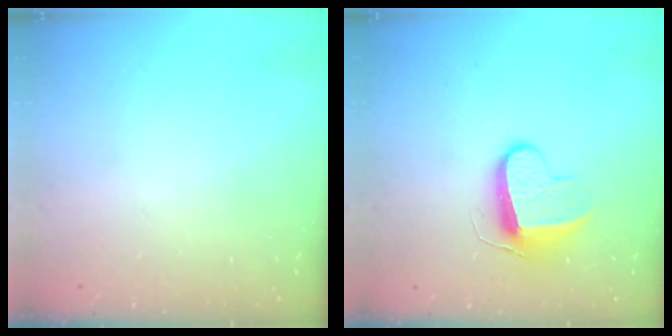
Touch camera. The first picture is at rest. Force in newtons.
{"total": 9.5, "press": 9.5, "slide": 0.1}